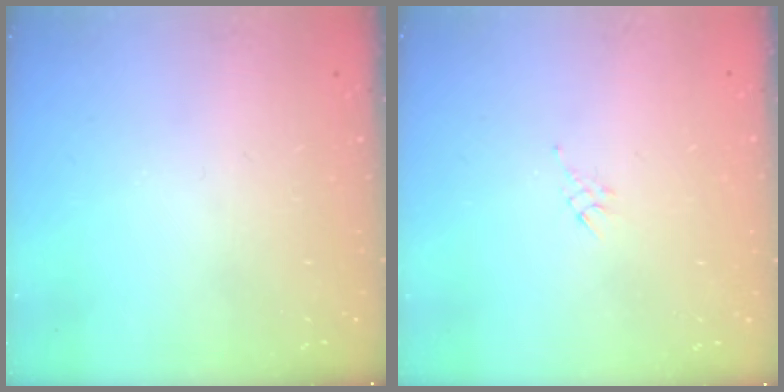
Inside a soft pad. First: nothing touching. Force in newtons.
{"total": 3.3, "press": 3.2, "slide": 0.8}